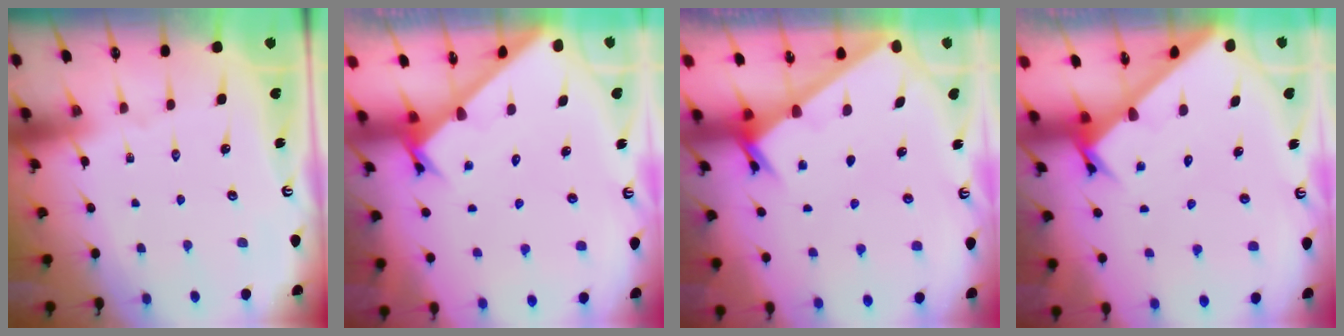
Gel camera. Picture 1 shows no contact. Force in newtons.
{"total": 2.4, "press": 2.4, "slide": 0.2}
{"total": 2.2, "press": 2.2, "slide": 0.2}
{"total": 2.6, "press": 2.6, "slide": 0.2}